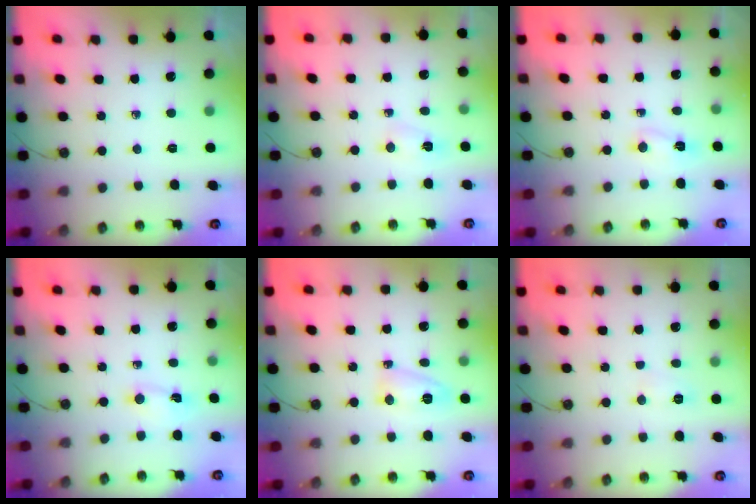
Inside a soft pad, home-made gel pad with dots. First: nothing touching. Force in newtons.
{"total": 2.1, "press": 2.0, "slide": 0.4}
{"total": 2.6, "press": 2.6, "slide": 0.6}
{"total": 1.1, "press": 1.0, "slide": 0.6}
{"total": 4.8, "press": 4.6, "slide": 1.2}
{"total": 4.1, "press": 4.0, "slide": 1.0}